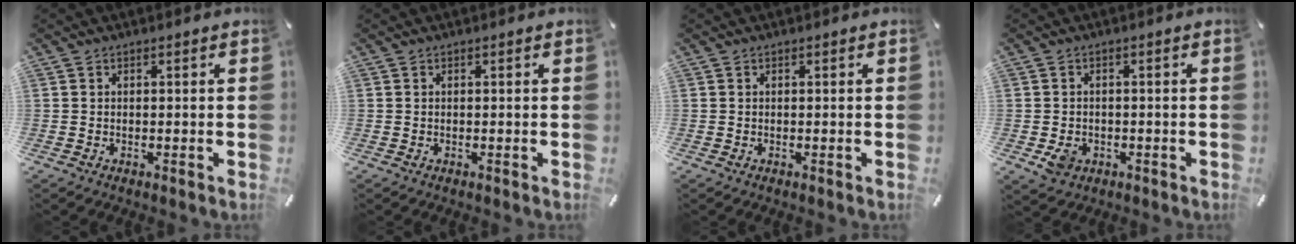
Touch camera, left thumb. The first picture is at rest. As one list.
[{"total": 0.0}, {"total": 0.0}, {"total": 4.0, "force": [-1.3, 3.3, 1.7], "torque": [-0.031, -0.001, -0.024]}]